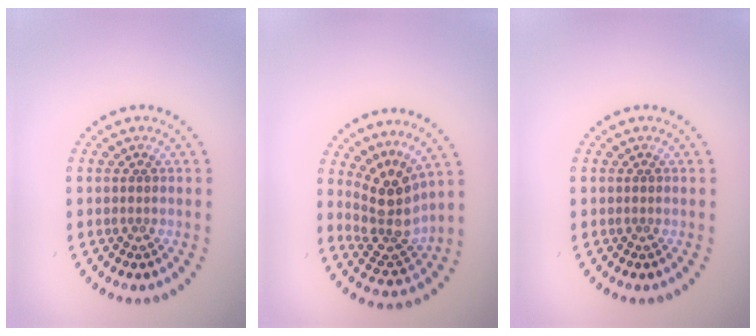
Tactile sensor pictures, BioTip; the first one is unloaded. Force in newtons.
{"total": 4.1, "press": 3.1, "slide": 2.7}
{"total": 0.0}